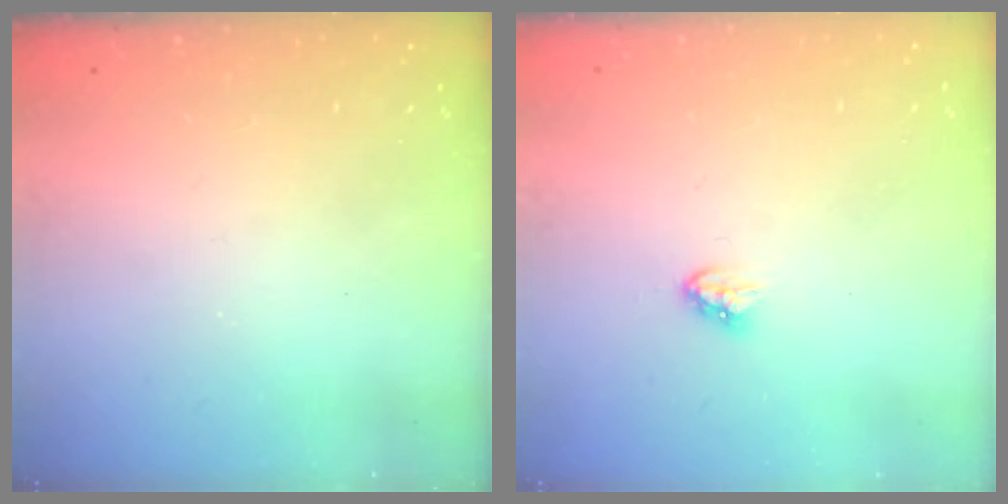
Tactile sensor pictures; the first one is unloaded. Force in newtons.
{"total": 3.5, "press": 3.5, "slide": 0.2}